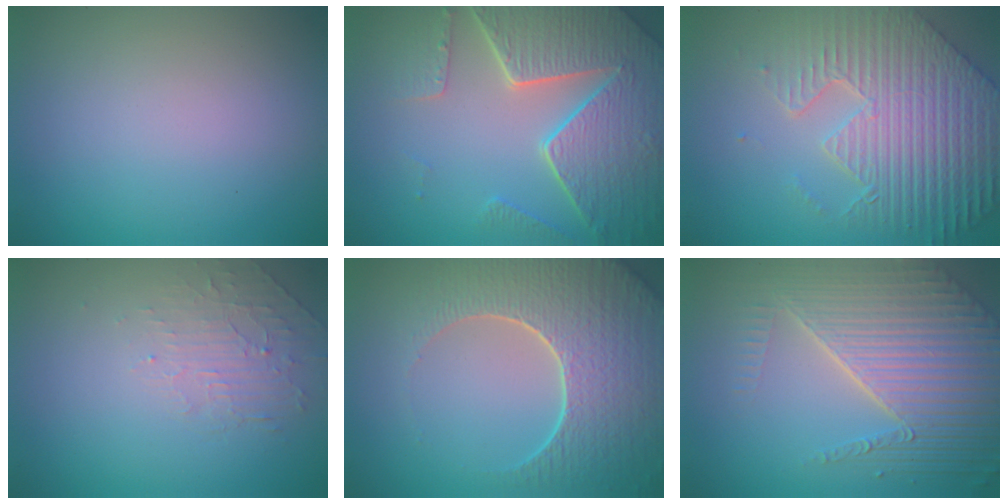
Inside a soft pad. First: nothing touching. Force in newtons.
{"total": 8.2, "press": 6.1, "slide": 5.5}
{"total": 9.0, "press": 6.5, "slide": 6.3}
{"total": 1.9, "press": 0.6, "slide": 1.8}
{"total": 8.0, "press": 6.2, "slide": 5.2}
{"total": 8.3, "press": 5.6, "slide": 6.1}